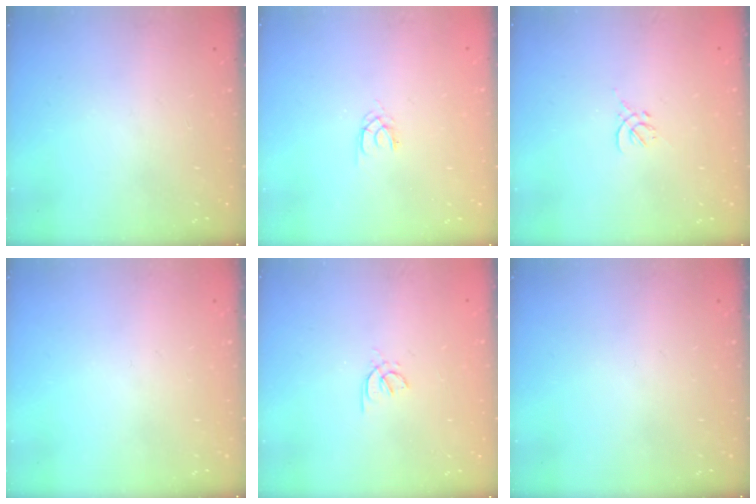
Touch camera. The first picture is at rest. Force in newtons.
{"total": 1.3, "press": 1.2, "slide": 0.3}
{"total": 0.0}
{"total": 0.0}
{"total": 1.2, "press": 1.2, "slide": 0.4}
{"total": 0.0}